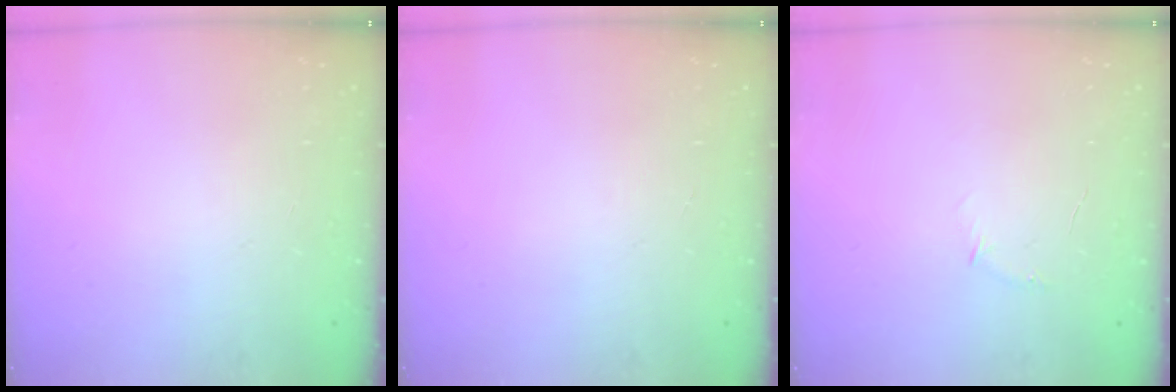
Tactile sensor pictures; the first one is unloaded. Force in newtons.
{"total": 0.0}
{"total": 3.7, "press": 3.6, "slide": 1.0}